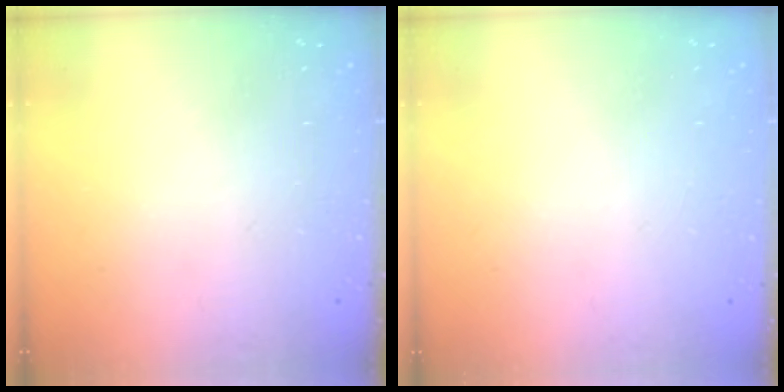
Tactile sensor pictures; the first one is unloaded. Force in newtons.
{"total": 2.0, "press": 2.0, "slide": 0.1}